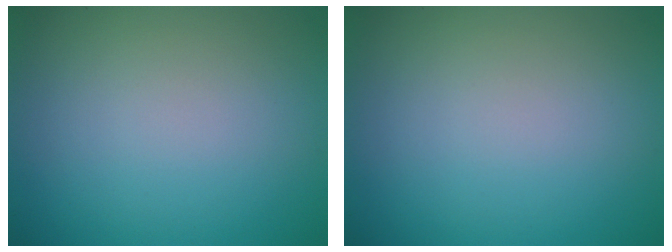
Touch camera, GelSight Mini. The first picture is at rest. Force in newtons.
{"total": 0.0}